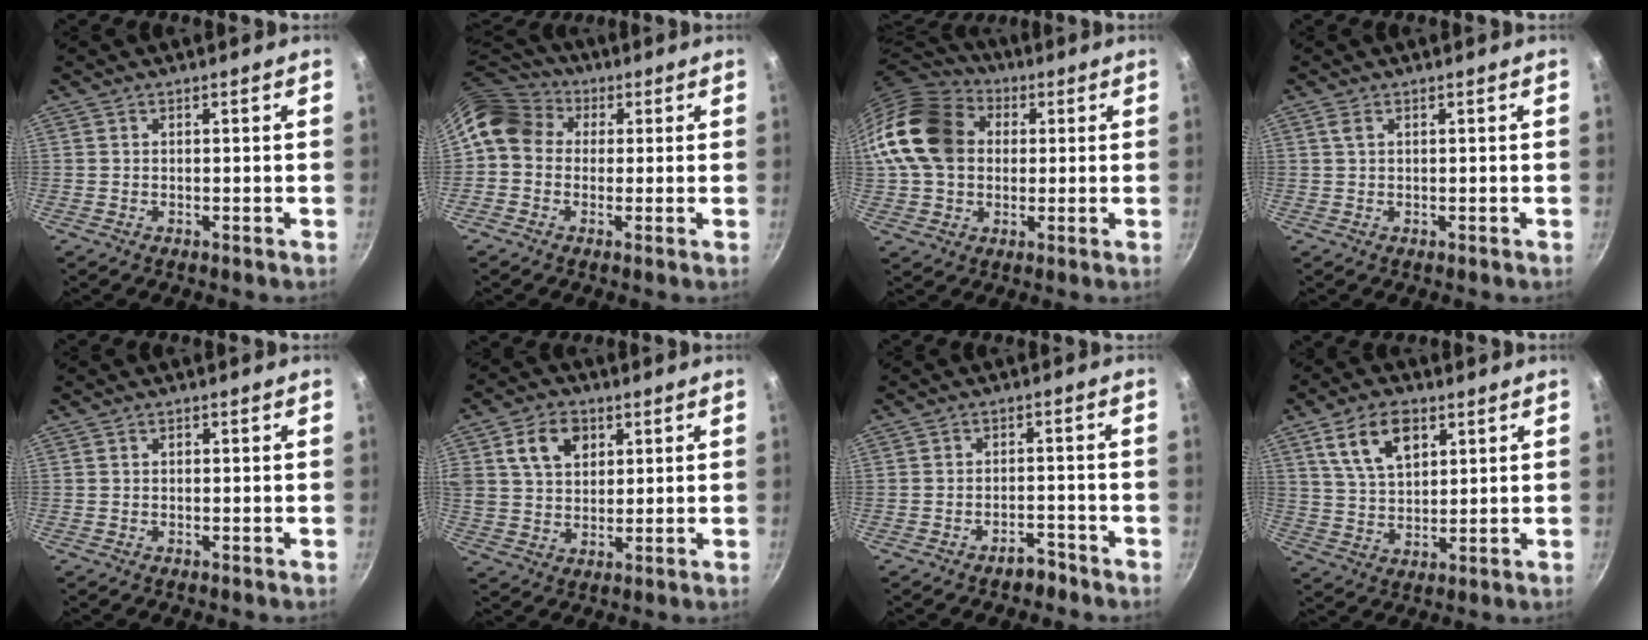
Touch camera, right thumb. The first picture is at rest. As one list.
[{"total": 10.9, "force": [2.3, 9.0, 5.7], "torque": [-0.085, 0.021, 0.018]}, {"total": 18.1, "force": [2.6, 14.1, 11.1], "torque": [-0.196, 0.032, 0.036]}, {"total": 1.0, "force": [0.5, 0.5, 0.8], "torque": [-0.018, 0.002, 0.009]}, {"total": 0.7, "force": [0.1, 0.6, 0.4], "torque": [-0.005, 0.004, 0.001]}, {"total": 9.8, "force": [3.7, 7.2, 5.6], "torque": [-0.078, -0.003, 0.062]}, {"total": 3.3, "force": [-2.6, 1.5, 1.2], "torque": [-0.002, 0.032, -0.031]}, {"total": 10.5, "force": [4.8, 6.0, 7.2], "torque": [-0.112, -0.013, 0.091]}]